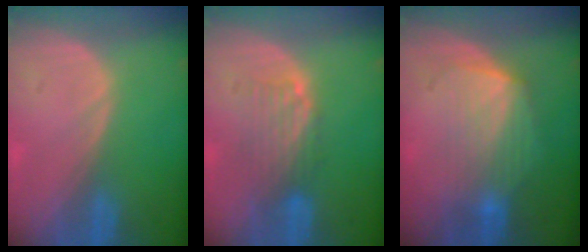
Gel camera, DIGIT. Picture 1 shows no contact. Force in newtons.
{"total": 5.1, "press": 4.4, "slide": 2.6}
{"total": 6.7, "press": 6.7, "slide": 0.7}